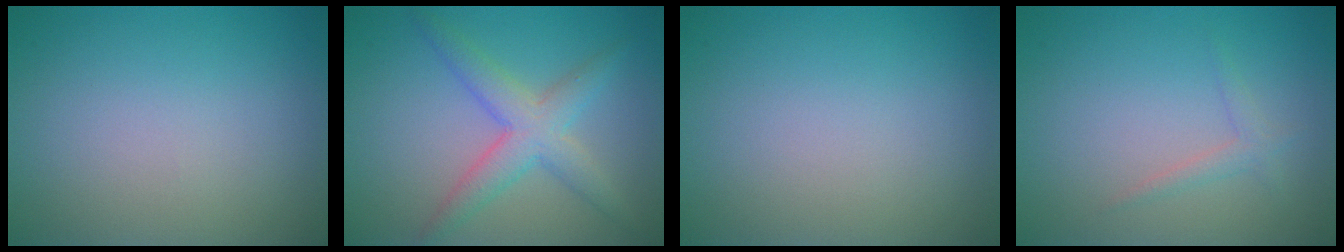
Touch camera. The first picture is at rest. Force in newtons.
{"total": 3.0, "press": 3.0, "slide": 0.3}
{"total": 0.0}
{"total": 1.2, "press": 1.2, "slide": 0.0}